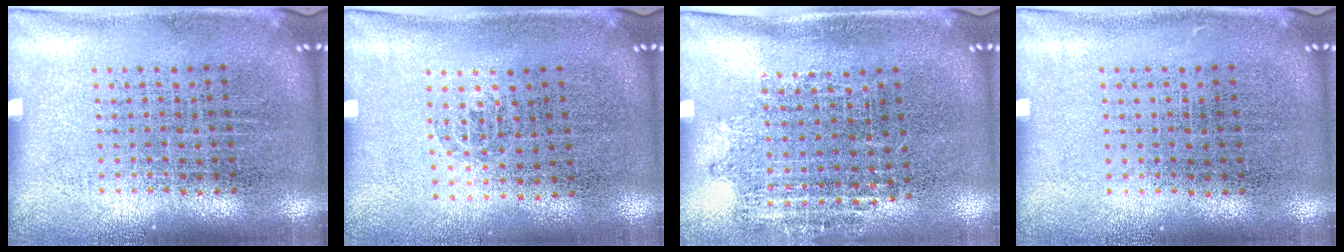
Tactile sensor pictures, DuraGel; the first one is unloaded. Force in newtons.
{"total": 0.5, "press": 0.3, "slide": 0.4}
{"total": 1.1, "press": 0.9, "slide": 0.7}
{"total": 0.0}